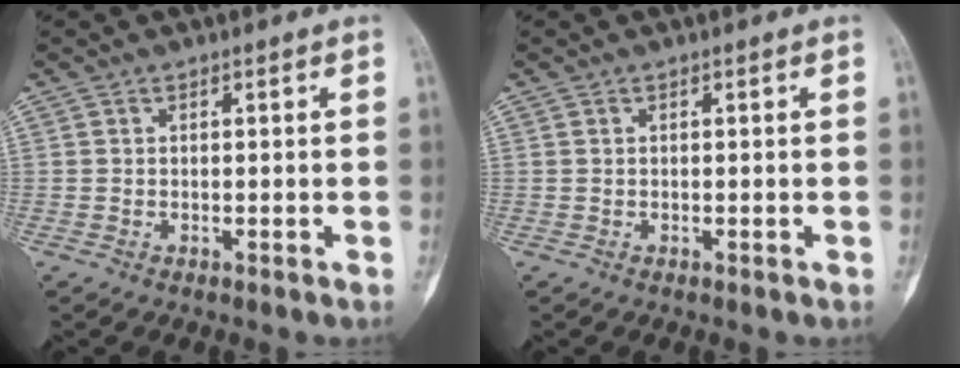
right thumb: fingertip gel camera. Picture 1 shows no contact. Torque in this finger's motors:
{"motor_torque": [0.00, 0.00, 0.00, -0.01, 0.00]}